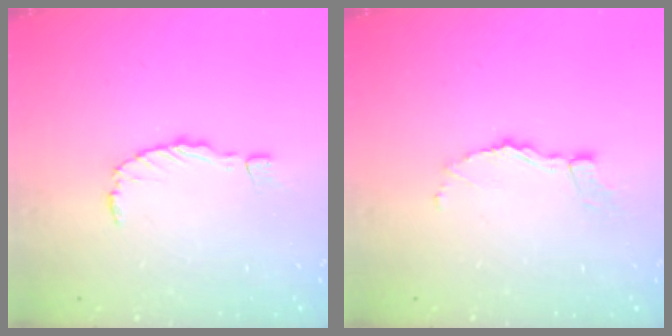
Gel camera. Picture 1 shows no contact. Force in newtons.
{"total": 7.1, "press": 7.1, "slide": 0.7}